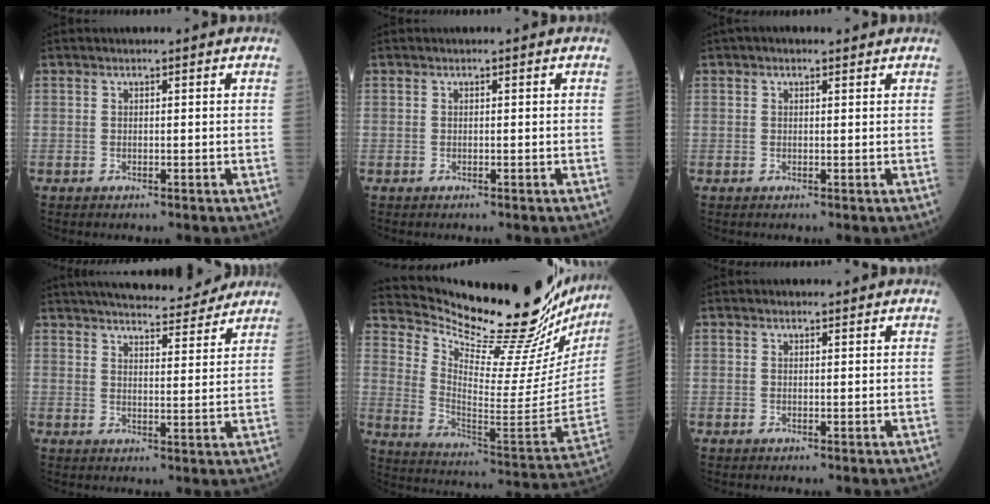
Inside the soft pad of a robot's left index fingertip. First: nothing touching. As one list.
[{"total": 0.0}, {"total": 1.5, "force": [1.0, 0.7, 0.8], "torque": [-0.020, 0.015, 0.014]}, {"total": 16.2, "force": [14.6, 2.8, 6.4], "torque": [-0.090, 0.012, 0.197]}, {"total": 29.0, "force": [26.3, 2.6, 11.9], "torque": [-0.200, -0.125, 0.357]}, {"total": 0.6, "force": [0.6, 0.2, 0.0], "torque": [-0.010, -0.004, 0.007]}]